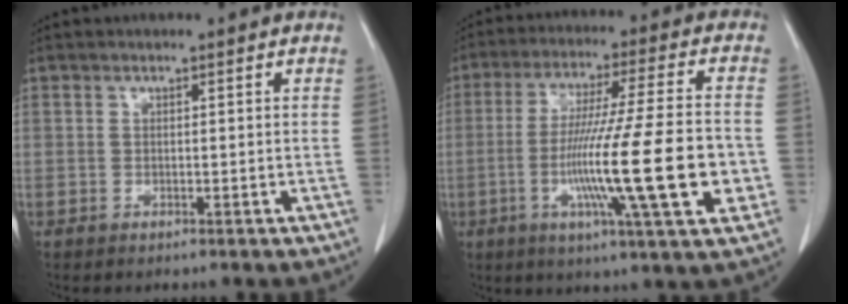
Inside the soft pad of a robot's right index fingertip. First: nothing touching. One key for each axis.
{"total": 18.7, "fx": -4.2, "fy": 0.2, "fz": 18.2, "tx": -0.289, "ty": -0.015, "tz": -0.073}